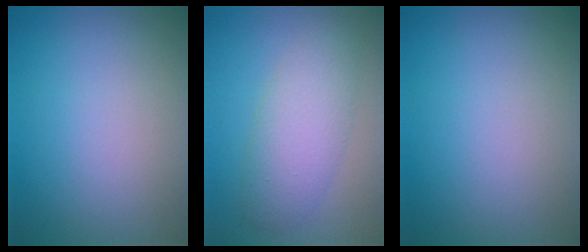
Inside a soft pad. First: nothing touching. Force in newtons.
{"total": 4.4, "press": 4.4, "slide": 0.2}
{"total": 0.0}